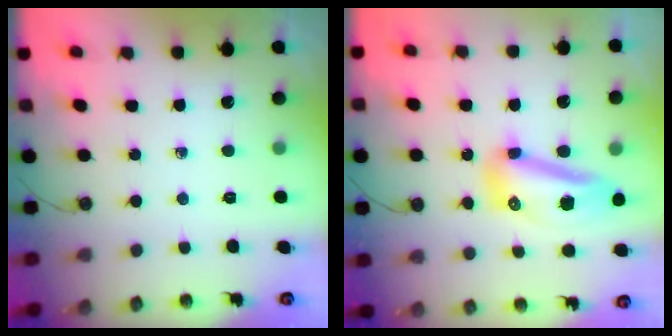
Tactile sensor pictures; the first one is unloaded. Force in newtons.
{"total": 15.7, "press": 15.7, "slide": 0.5}